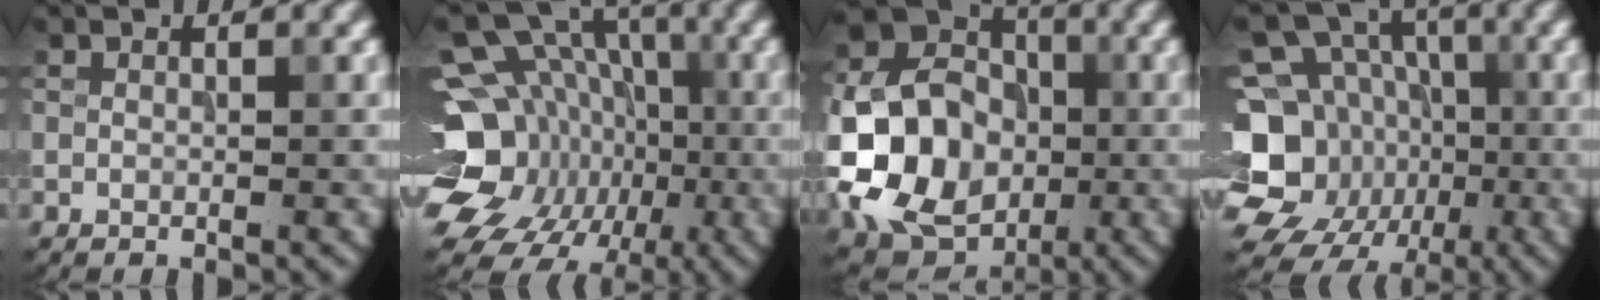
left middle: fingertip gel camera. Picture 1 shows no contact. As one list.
[{"total": 16.3, "force": [-3.0, 13.3, 8.9], "torque": [-0.156, 0.012, -0.056]}, {"total": 14.8, "force": [-2.2, 12.5, 7.7], "torque": [-0.165, -0.024, -0.050]}, {"total": 15.6, "force": [-3.4, 13.7, 6.8], "torque": [-0.159, -0.011, -0.075]}]